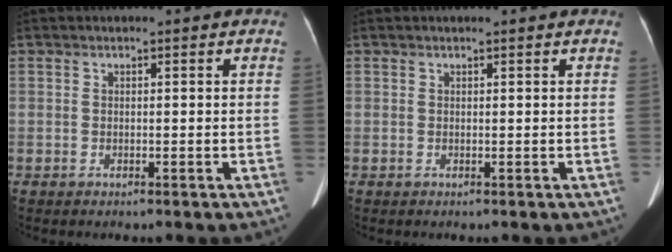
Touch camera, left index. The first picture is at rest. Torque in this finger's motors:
{"motor_torque": [0.02, 0.11, -0.07, -0.09]}